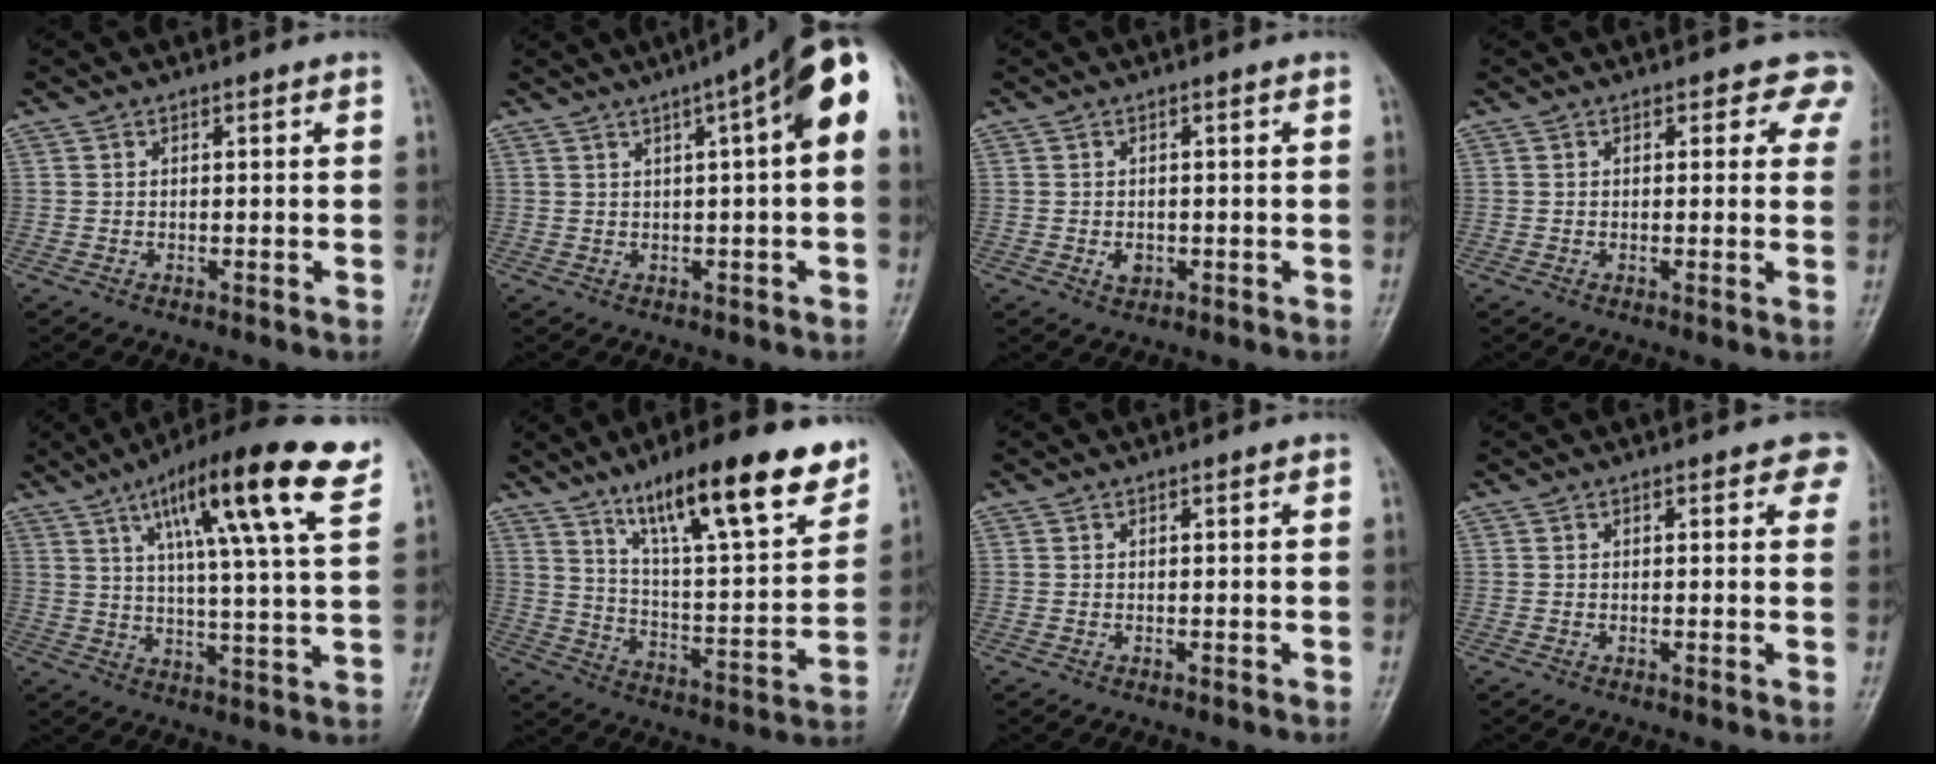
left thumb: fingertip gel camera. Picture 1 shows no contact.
{"total": 12.6, "force": [3.3, 2.5, 11.9], "torque": [-0.153, 0.032, 0.033]}
{"total": 1.9, "force": [-0.6, 1.5, 1.0], "torque": [-0.013, 0.004, -0.007]}
{"total": 4.4, "force": [2.8, 2.8, 1.9], "torque": [0.020, -0.008, 0.010]}
{"total": 18.8, "force": [9.8, 2.7, 15.8], "torque": [-0.231, -0.026, 0.147]}
{"total": 20.8, "force": [13.7, 4.7, 15.0], "torque": [-0.205, -0.057, 0.225]}
{"total": 0.5, "force": [0.1, 0.1, 0.5], "torque": [-0.008, 0.001, 0.000]}
{"total": 3.5, "force": [1.8, 1.7, 2.6], "torque": [-0.004, 0.000, 0.011]}